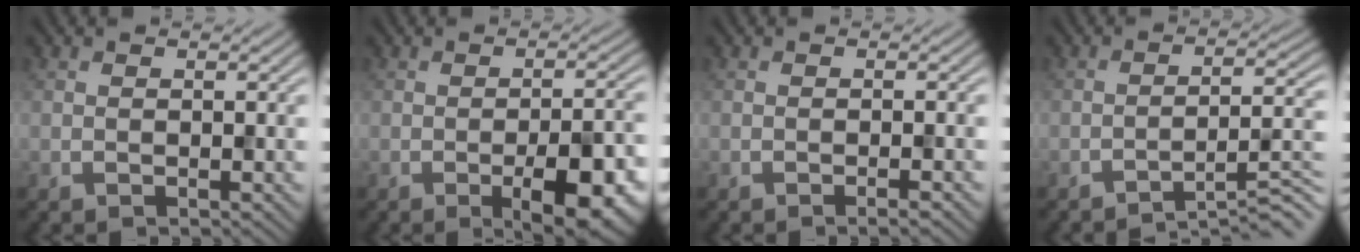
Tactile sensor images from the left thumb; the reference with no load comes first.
{"total": 7.5, "force": [-3.0, 2.5, 6.4], "torque": [-0.093, -0.006, -0.039]}
{"total": 1.2, "force": [-0.7, 0.1, 1.0], "torque": [-0.010, 0.004, -0.016]}
{"total": 6.5, "force": [-4.7, 0.7, 4.4], "torque": [-0.063, 0.019, -0.079]}